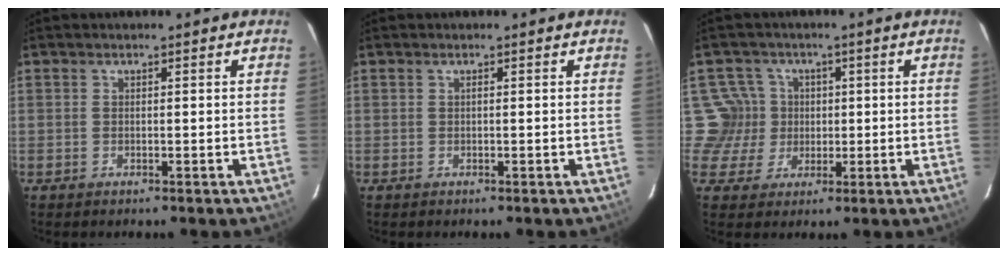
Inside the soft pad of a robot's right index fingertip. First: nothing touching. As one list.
[{"total": 0.0}, {"total": 6.0, "force": [0.1, 6.0, -0.5], "torque": [0.012, 0.012, -0.007]}]